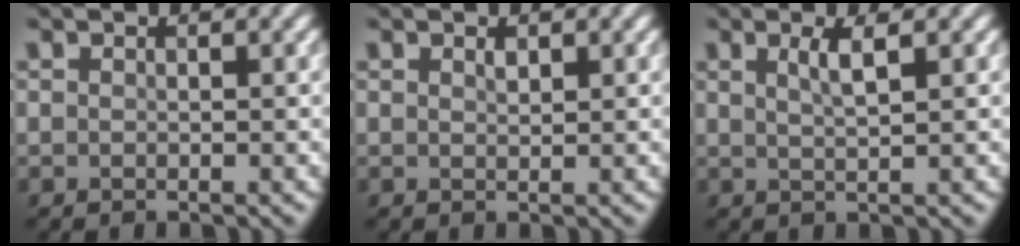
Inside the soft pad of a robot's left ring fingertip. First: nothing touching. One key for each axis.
{"total": 0.7, "fx": 0.5, "fy": 0.3, "fz": 0.4, "tx": -0.011, "ty": -0.002, "tz": 0.010}
{"total": 2.1, "fx": 0.9, "fy": 0.5, "fz": 1.8, "tx": -0.029, "ty": 0.002, "tz": 0.012}